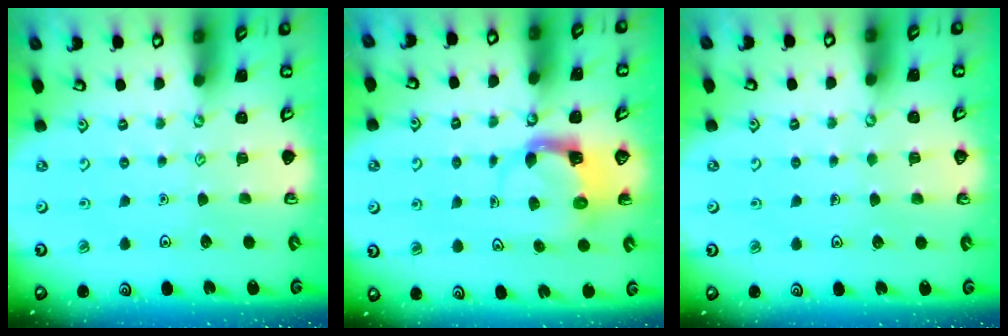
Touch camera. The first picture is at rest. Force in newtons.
{"total": 3.9, "press": 3.8, "slide": 0.6}
{"total": 0.8, "press": 0.8, "slide": 0.3}